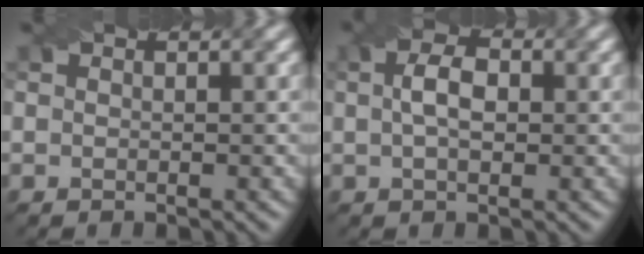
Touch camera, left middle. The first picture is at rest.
{"total": 3.2, "force": [0.3, 1.9, 2.6], "torque": [-0.052, 0.006, 0.002]}